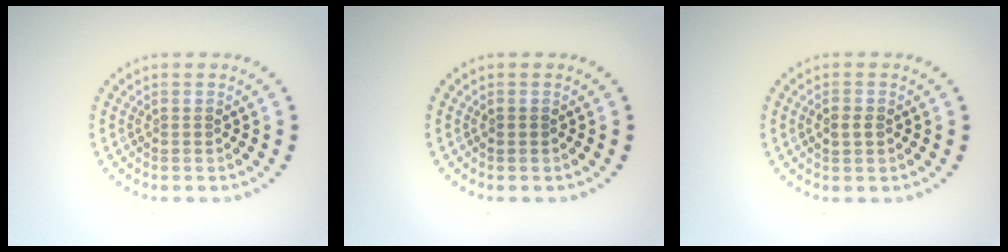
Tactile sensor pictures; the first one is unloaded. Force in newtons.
{"total": 0.7, "press": 0.7, "slide": 0.0}
{"total": 1.3, "press": 1.3, "slide": 0.2}